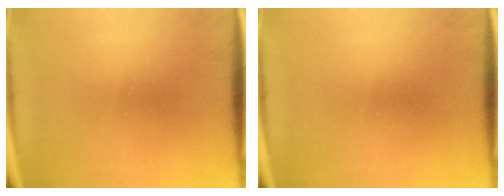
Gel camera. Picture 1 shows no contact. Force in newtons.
{"total": 0.0}